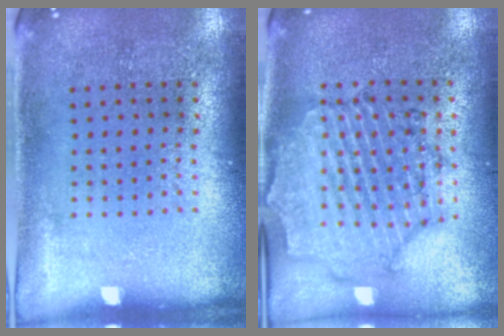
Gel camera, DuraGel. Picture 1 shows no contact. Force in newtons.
{"total": 1.6, "press": 1.6, "slide": 0.3}